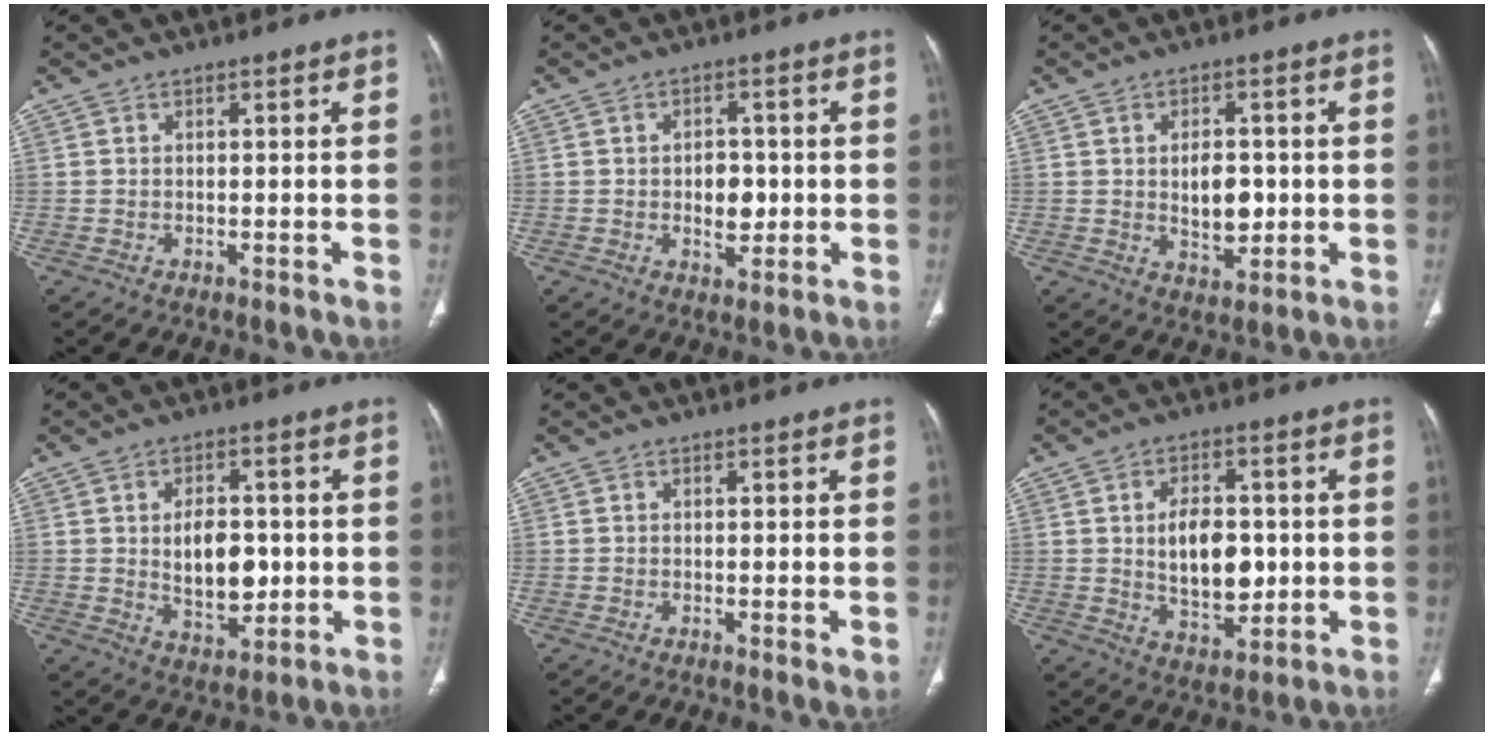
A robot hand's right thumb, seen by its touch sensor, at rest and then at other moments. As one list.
[{"total": 5.3, "force": [-0.4, 3.6, 3.9], "torque": [-0.035, 0.002, -0.002]}, {"total": 6.8, "force": [-0.1, 4.1, 5.4], "torque": [-0.062, -0.004, 0.008]}, {"total": 9.6, "force": [0.1, 5.9, 7.6], "torque": [-0.089, -0.004, 0.013]}, {"total": 1.4, "force": [-0.2, 0.3, 1.3], "torque": [-0.027, -0.007, -0.006]}, {"total": 11.0, "force": [0.4, 6.8, 8.6], "torque": [-0.107, -0.005, 0.017]}]